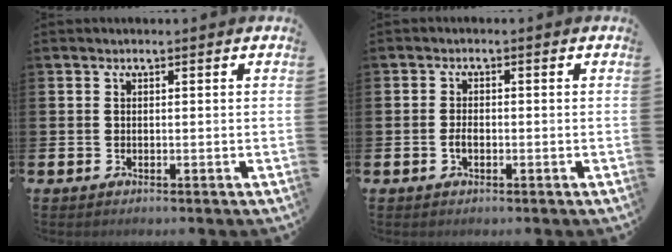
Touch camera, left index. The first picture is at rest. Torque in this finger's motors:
{"motor_torque": [0.17, -0.08, 0.01, 0.05]}